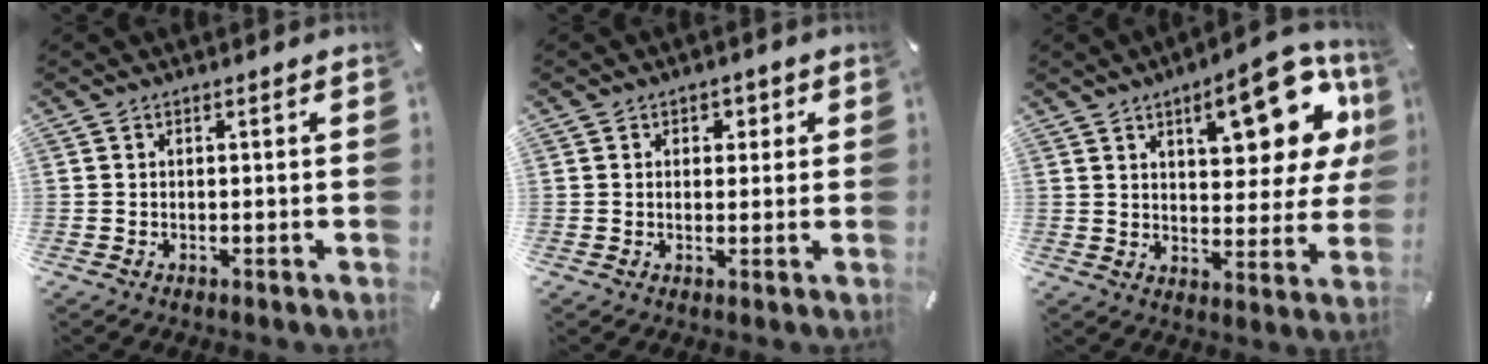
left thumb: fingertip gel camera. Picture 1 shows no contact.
{"total": 2.2, "force": [0.5, 1.9, 0.9], "torque": [0.004, -0.004, -0.001]}
{"total": 17.5, "force": [8.8, 7.7, 13.0], "torque": [-0.157, -0.049, 0.139]}